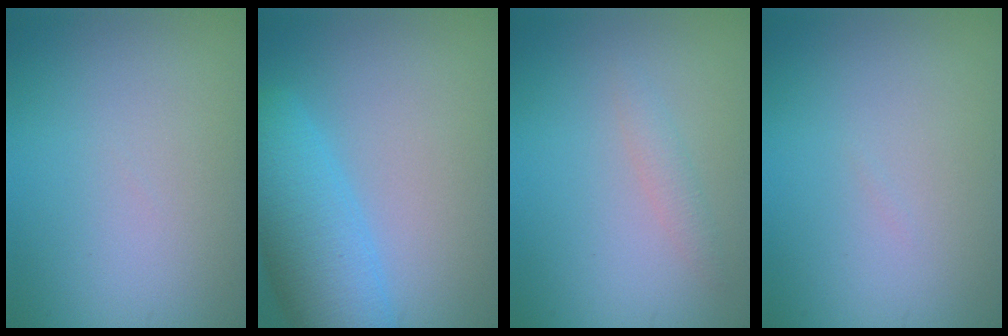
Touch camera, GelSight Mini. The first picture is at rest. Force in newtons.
{"total": 7.1, "press": 7.1, "slide": 0.3}
{"total": 1.2, "press": 1.2, "slide": 0.0}
{"total": 0.0}